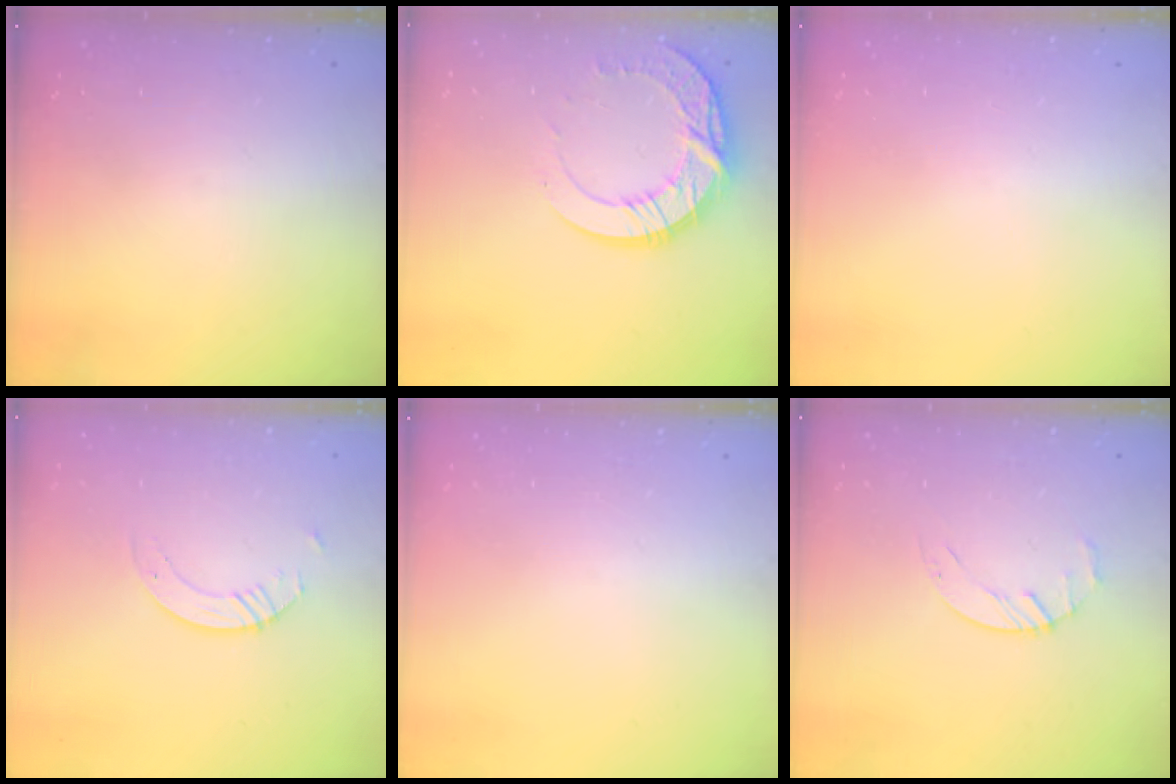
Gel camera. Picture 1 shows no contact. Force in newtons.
{"total": 14.4, "press": 14.4, "slide": 1.4}
{"total": 0.0}
{"total": 3.8, "press": 3.8, "slide": 0.3}
{"total": 0.0}
{"total": 2.7, "press": 2.6, "slide": 0.3}